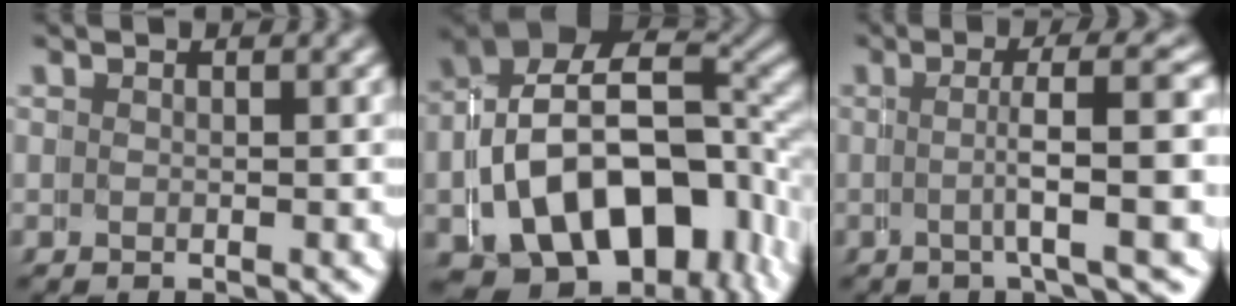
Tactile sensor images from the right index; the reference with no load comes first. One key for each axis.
{"total": 15.9, "fx": -2.8, "fy": 11.0, "fz": 11.1, "tx": -0.228, "ty": -0.061, "tz": -0.028}
{"total": 4.3, "fx": -0.5, "fy": -1.3, "fz": 4.1, "tx": -0.053, "ty": 0.007, "tz": -0.006}